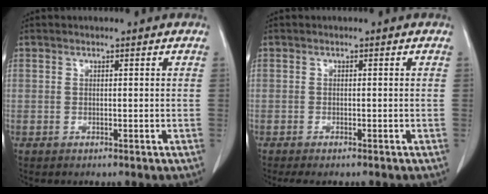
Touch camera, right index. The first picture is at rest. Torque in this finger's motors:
{"motor_torque": [0.26, -0.22, 0.09, 0.03]}